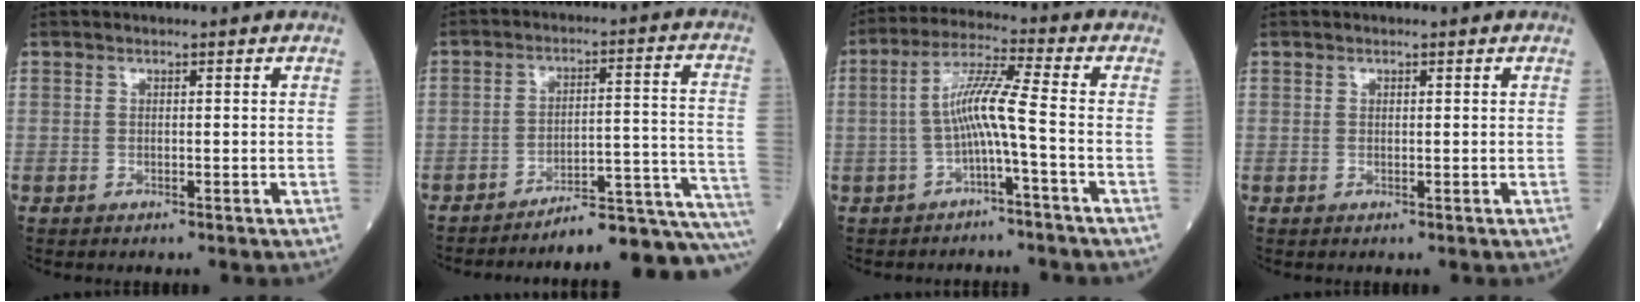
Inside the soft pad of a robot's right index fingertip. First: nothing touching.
{"total": 18.2, "force": [-17.2, -1.2, 5.8], "torque": [-0.017, 0.026, -0.226]}
{"total": 6.9, "force": [-1.6, -0.6, 6.7], "torque": [-0.132, 0.022, -0.026]}
{"total": 0.0}